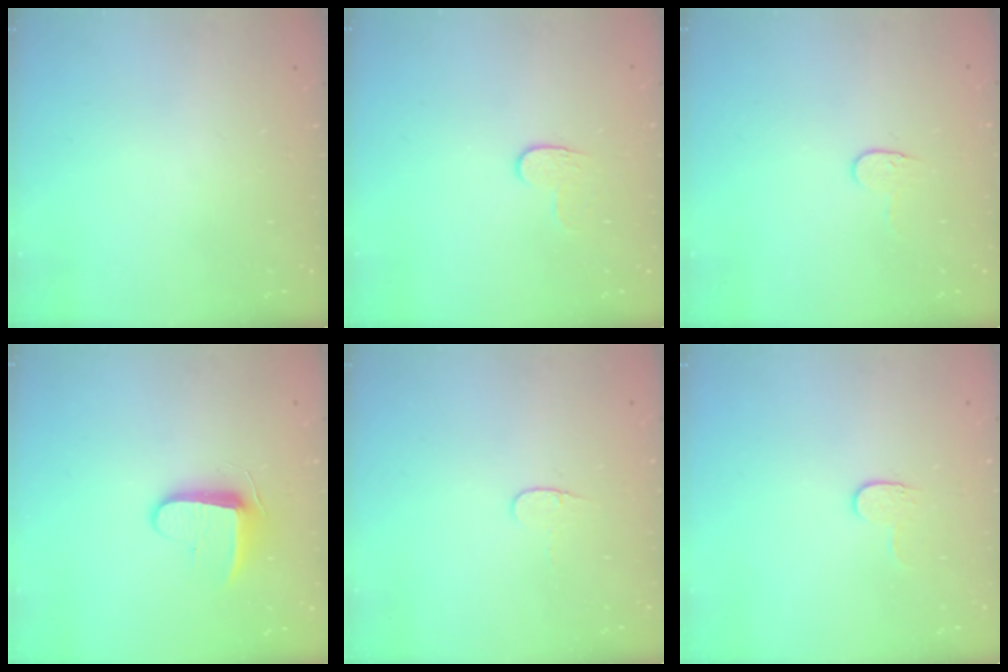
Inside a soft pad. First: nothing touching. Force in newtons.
{"total": 4.2, "press": 4.2, "slide": 0.5}
{"total": 3.8, "press": 3.7, "slide": 0.4}
{"total": 8.7, "press": 8.7, "slide": 0.9}
{"total": 3.7, "press": 3.7, "slide": 0.4}
{"total": 3.9, "press": 3.8, "slide": 0.5}